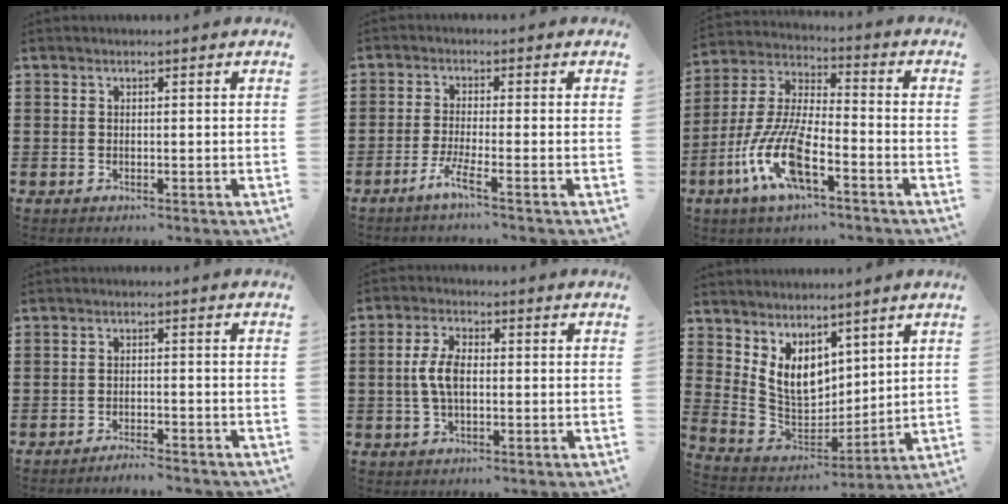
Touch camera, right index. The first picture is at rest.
{"total": 3.9, "force": [-2.6, -0.4, 2.9], "torque": [-0.071, -0.015, -0.053]}
{"total": 11.5, "force": [-5.7, 3.5, 9.4], "torque": [-0.238, -0.017, -0.115]}
{"total": 2.1, "force": [-2.1, 0.0, 0.3], "torque": [-0.010, 0.002, -0.043]}
{"total": 5.4, "force": [-0.2, 2.5, 4.7], "torque": [-0.111, 0.000, -0.011]}
{"total": 7.7, "force": [4.0, 5.6, 3.6], "torque": [-0.109, -0.018, 0.080]}